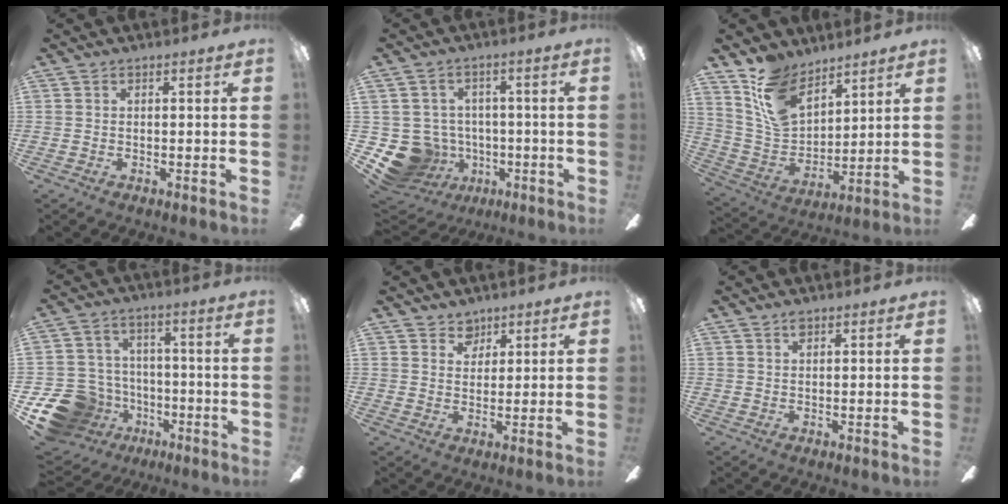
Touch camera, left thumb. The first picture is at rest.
{"total": 12.9, "force": [-4.5, 11.0, 4.9], "torque": [-0.134, 0.024, -0.067]}
{"total": 14.1, "force": [9.9, 8.1, 6.1], "torque": [-0.138, -0.043, 0.196]}
{"total": 15.5, "force": [-7.4, 12.2, 6.1], "torque": [-0.151, 0.048, -0.112]}
{"total": 4.5, "force": [3.4, 2.9, 0.4], "torque": [0.002, -0.015, 0.059]}
{"total": 1.4, "force": [1.0, 0.6, 0.7], "torque": [-0.009, -0.001, 0.016]}